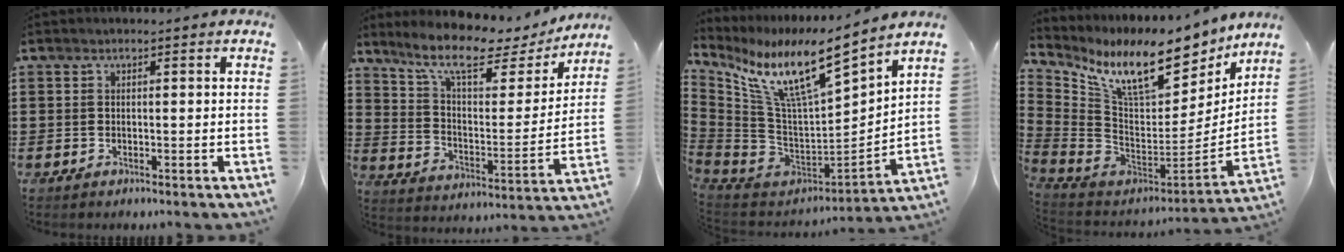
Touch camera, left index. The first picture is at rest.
{"total": 10.1, "force": [7.9, 2.6, 5.7], "torque": [-0.128, -0.045, 0.132]}
{"total": 12.6, "force": [8.2, 2.2, 9.2], "torque": [-0.212, -0.062, 0.135]}
{"total": 13.2, "force": [9.7, 3.3, 8.3], "torque": [-0.183, -0.071, 0.166]}